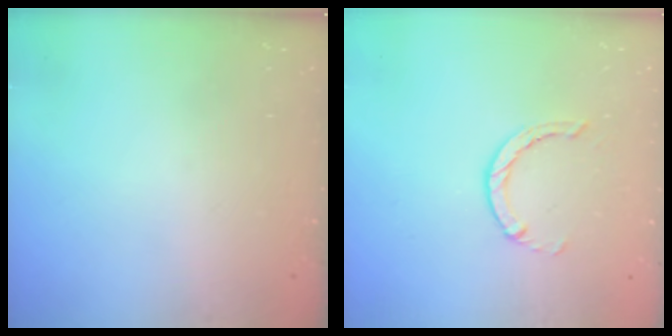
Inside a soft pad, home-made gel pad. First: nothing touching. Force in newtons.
{"total": 1.4, "press": 1.4, "slide": 0.3}